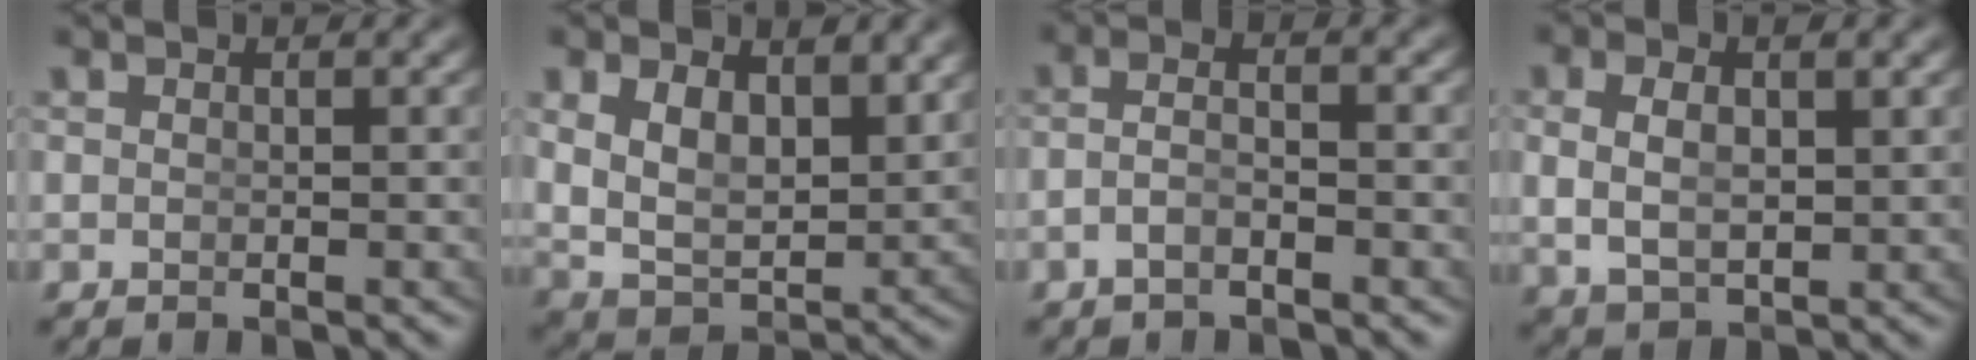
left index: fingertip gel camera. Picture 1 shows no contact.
{"total": 7.3, "force": [1.6, 5.5, 4.4], "torque": [-0.102, -0.032, 0.034]}
{"total": 2.3, "force": [-1.4, 0.3, 1.8], "torque": [-0.041, -0.011, -0.020]}
{"total": 4.8, "force": [0.5, 3.3, 3.5], "torque": [-0.071, -0.010, 0.024]}